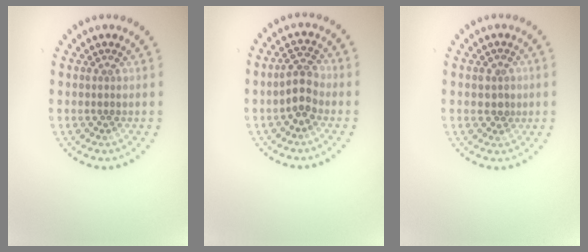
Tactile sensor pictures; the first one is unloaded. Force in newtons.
{"total": 2.7, "press": 2.6, "slide": 0.7}
{"total": 1.7, "press": 1.6, "slide": 0.6}